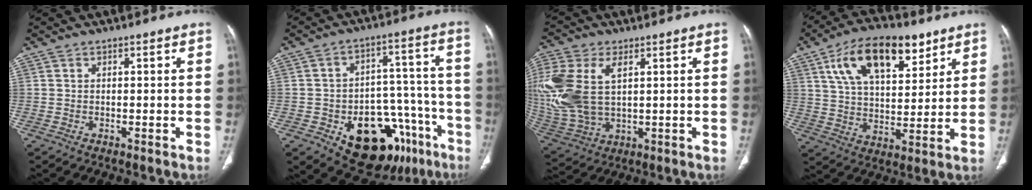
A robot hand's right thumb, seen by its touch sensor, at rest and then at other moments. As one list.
[{"total": 21.5, "force": [-10.8, 12.8, 13.5], "torque": [-0.126, 0.083, -0.141]}, {"total": 19.4, "force": [3.9, 11.5, 15.2], "torque": [-0.374, -0.007, 0.083]}, {"total": 18.1, "force": [9.5, 8.9, 12.6], "torque": [-0.175, -0.024, 0.165]}]